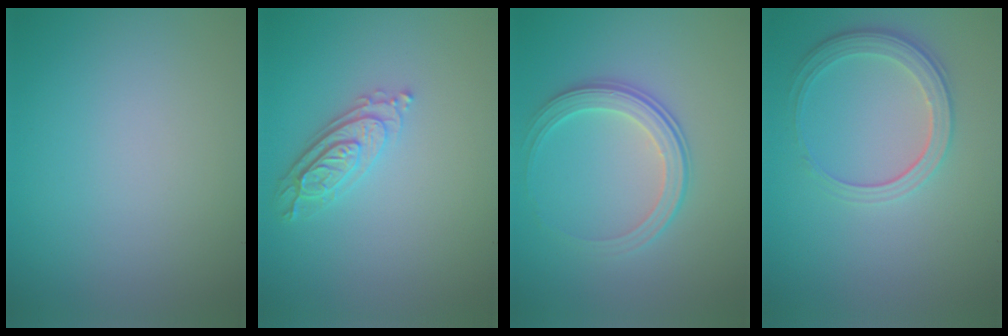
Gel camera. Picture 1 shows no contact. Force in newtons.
{"total": 3.0, "press": 2.6, "slide": 1.5}
{"total": 3.3, "press": 2.8, "slide": 1.8}
{"total": 3.2, "press": 2.6, "slide": 1.9}